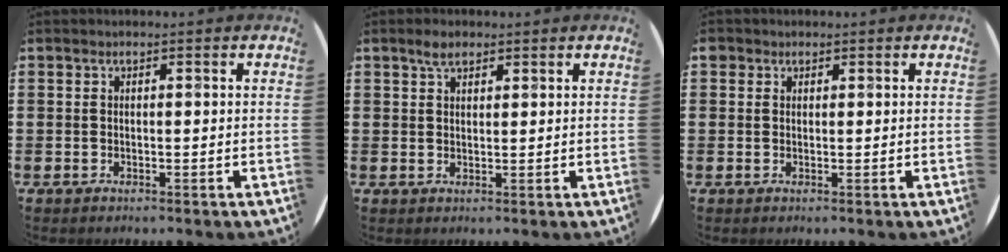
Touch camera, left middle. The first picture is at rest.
{"total": 2.5, "force": [1.9, 1.1, 1.2], "torque": [-0.018, 0.002, 0.033]}
{"total": 0.9, "force": [0.7, 0.6, 0.0], "torque": [-0.003, 0.003, 0.014]}